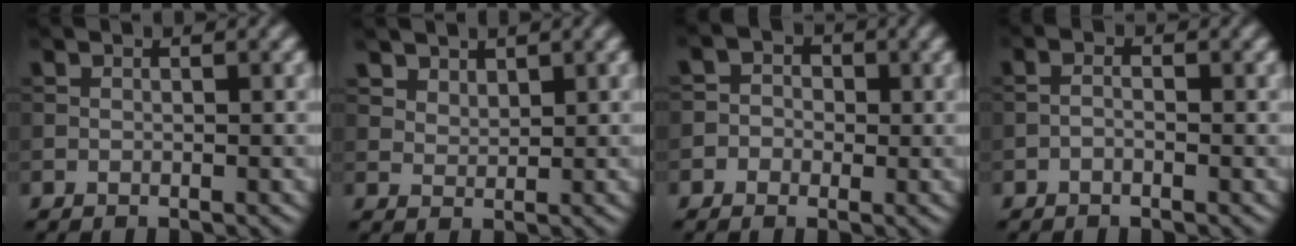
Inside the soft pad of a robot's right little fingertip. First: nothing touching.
{"total": 2.2, "force": [1.8, 1.1, 0.6], "torque": [-0.017, -0.013, 0.048]}
{"total": 2.7, "force": [-0.2, 2.6, 0.8], "torque": [0.012, 0.004, -0.033]}
{"total": 0.9, "force": [-0.6, 0.3, 0.6], "torque": [-0.015, 0.002, -0.015]}